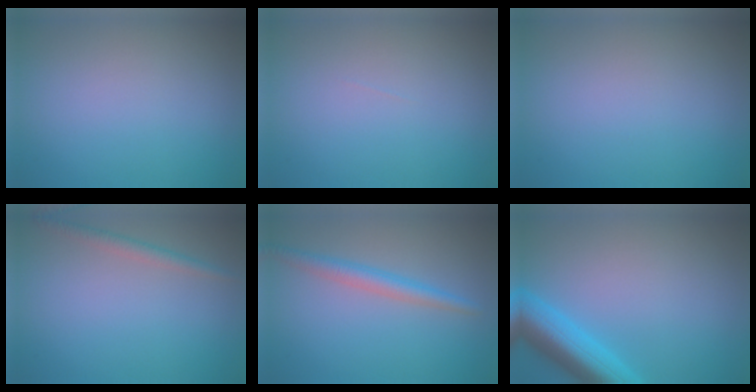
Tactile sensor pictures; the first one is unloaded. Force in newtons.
{"total": 0.0}
{"total": 0.0}
{"total": 1.6, "press": 1.6, "slide": 0.0}
{"total": 2.5, "press": 2.5, "slide": 0.0}
{"total": 6.6, "press": 6.5, "slide": 0.5}